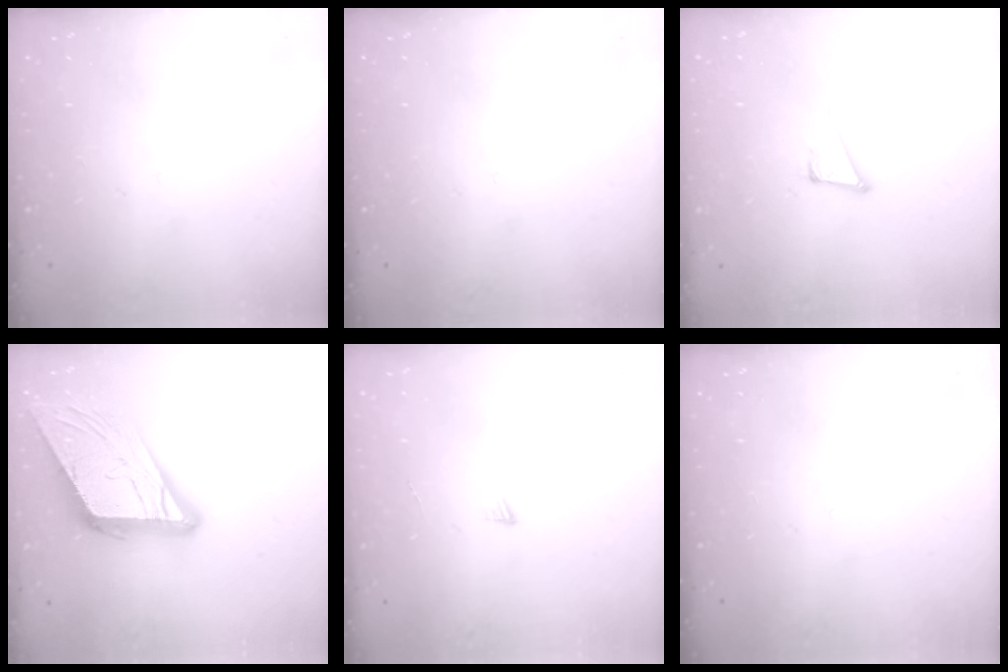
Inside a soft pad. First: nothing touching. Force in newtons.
{"total": 0.0}
{"total": 5.0, "press": 4.0, "slide": 3.1}
{"total": 18.0, "press": 17.8, "slide": 2.4}
{"total": 3.0, "press": 3.0, "slide": 0.3}
{"total": 0.0}